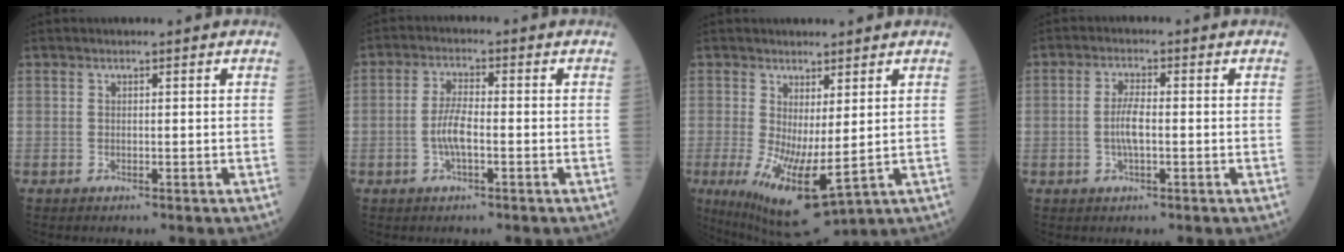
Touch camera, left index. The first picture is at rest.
{"total": 4.5, "force": [-1.1, 1.1, 4.2], "torque": [-0.091, 0.004, -0.023]}
{"total": 10.1, "force": [-1.4, 2.5, 9.7], "torque": [-0.180, -0.027, -0.003]}
{"total": 3.6, "force": [-0.5, 0.9, 3.4], "torque": [-0.076, 0.002, -0.011]}